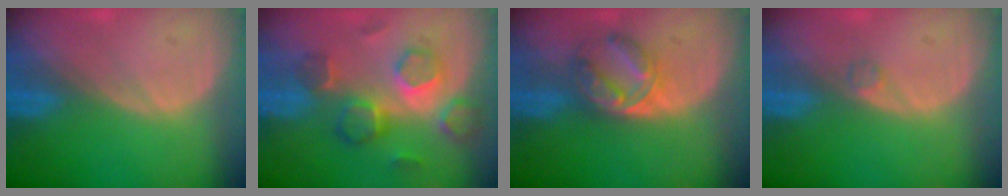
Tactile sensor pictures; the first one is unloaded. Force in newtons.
{"total": 9.0, "press": 7.8, "slide": 4.4}
{"total": 5.8, "press": 5.6, "slide": 1.7}
{"total": 0.9, "press": 0.9, "slide": 0.1}